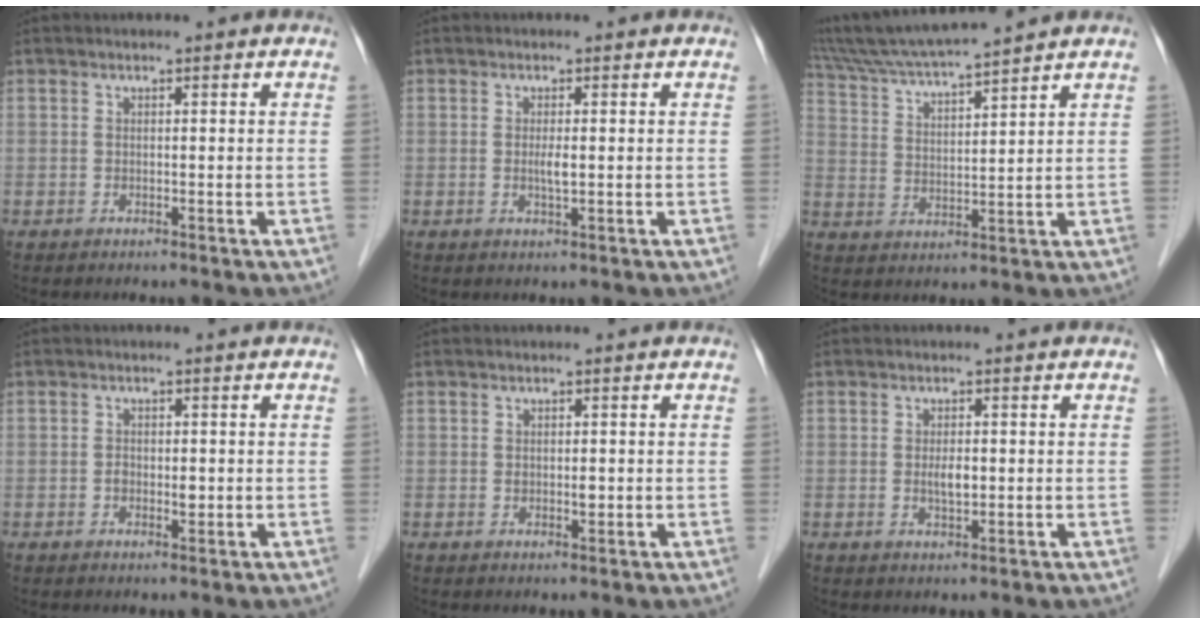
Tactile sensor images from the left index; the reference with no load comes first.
{"total": 1.5, "force": [-0.3, 0.2, 1.5], "torque": [-0.031, -0.005, -0.005]}
{"total": 11.9, "force": [10.7, -1.1, 5.1], "torque": [-0.102, 0.012, 0.191]}
{"total": 1.9, "force": [-0.5, 1.1, 1.5], "torque": [-0.026, -0.001, -0.007]}
{"total": 1.2, "force": [-0.2, 0.7, 1.0], "torque": [-0.014, -0.003, -0.002]}
{"total": 2.1, "force": [-0.3, 0.8, 2.0], "torque": [-0.040, -0.004, -0.004]}